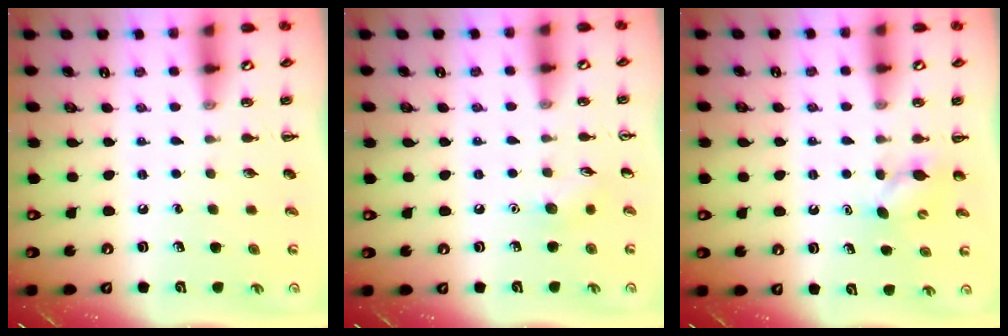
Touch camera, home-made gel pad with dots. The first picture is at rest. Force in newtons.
{"total": 5.1, "press": 4.9, "slide": 1.3}
{"total": 4.6, "press": 4.4, "slide": 1.3}